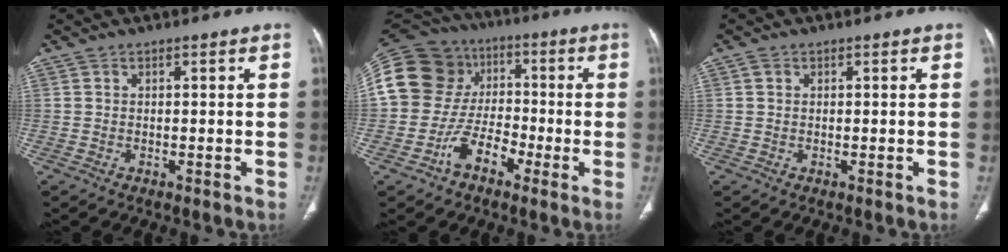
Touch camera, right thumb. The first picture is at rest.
{"total": 19.7, "force": [-4.6, 16.8, 9.2], "torque": [-0.173, 0.079, -0.084]}
{"total": 0.8, "force": [0.2, 0.7, 0.4], "torque": [-0.001, 0.002, 0.003]}